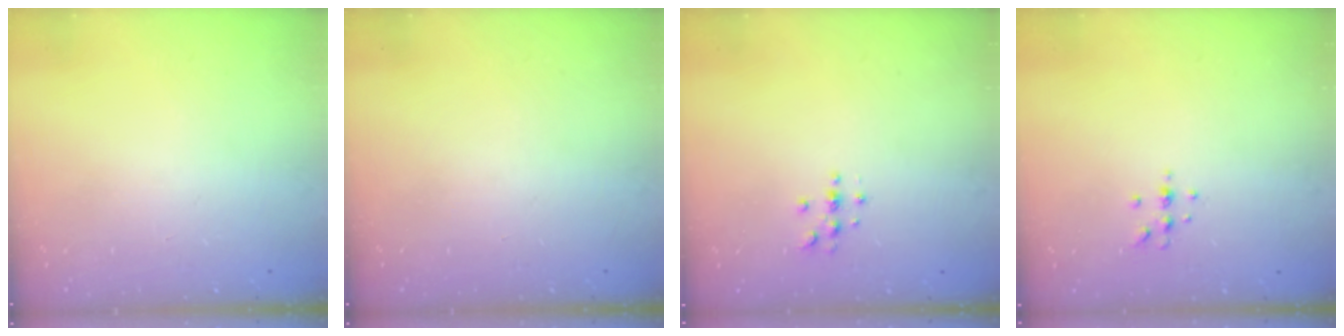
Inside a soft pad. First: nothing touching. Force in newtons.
{"total": 0.0}
{"total": 3.0, "press": 3.0, "slide": 0.3}
{"total": 4.3, "press": 4.0, "slide": 1.4}